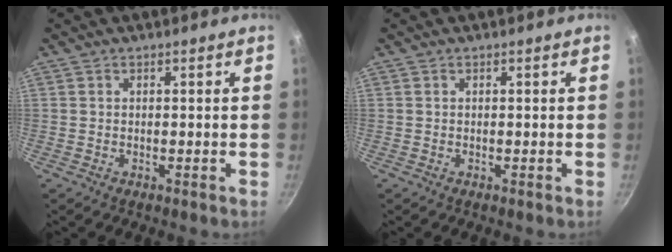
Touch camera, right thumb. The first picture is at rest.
{"total": 0.0}